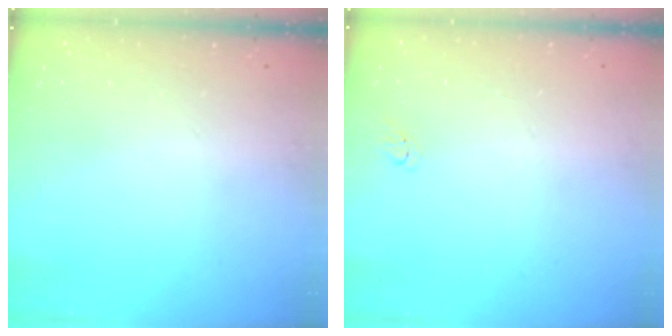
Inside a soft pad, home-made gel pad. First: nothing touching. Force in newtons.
{"total": 3.1, "press": 3.1, "slide": 0.4}